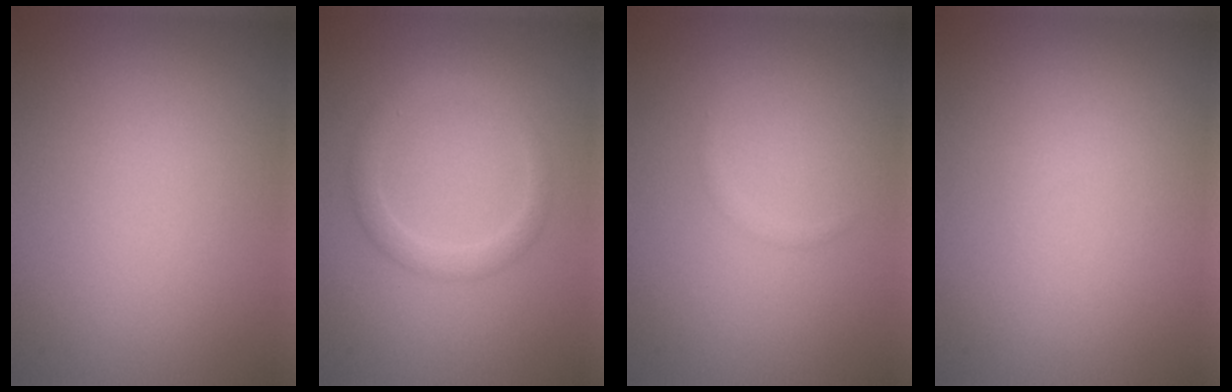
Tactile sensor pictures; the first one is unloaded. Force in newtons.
{"total": 2.0, "press": 2.0, "slide": 0.1}
{"total": 0.5, "press": 0.5, "slide": 0.1}
{"total": 0.0}